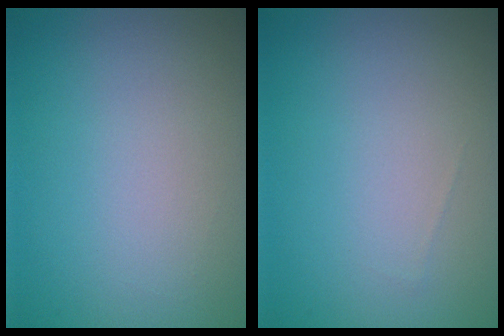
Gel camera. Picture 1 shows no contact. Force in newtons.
{"total": 0.0}